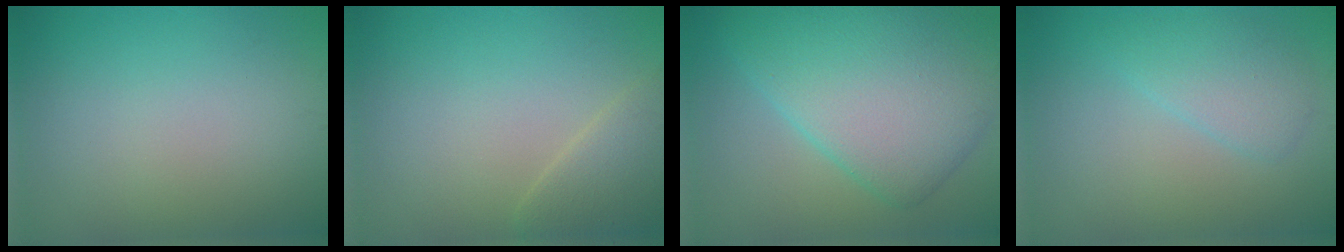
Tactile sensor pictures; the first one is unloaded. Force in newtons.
{"total": 2.5, "press": 2.5, "slide": 0.2}
{"total": 10.4, "press": 10.4, "slide": 0.2}
{"total": 2.7, "press": 2.7, "slide": 0.2}